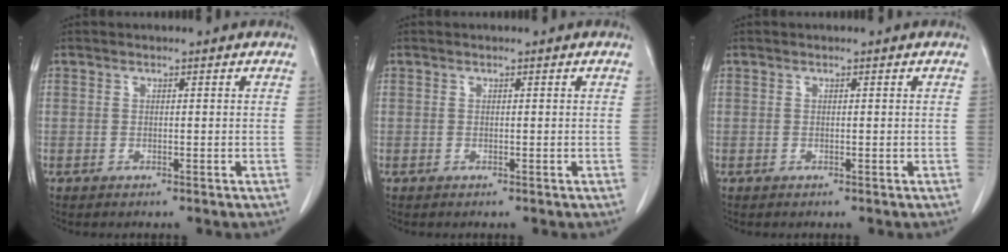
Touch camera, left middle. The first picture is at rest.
{"total": 0.0}
{"total": 0.0}